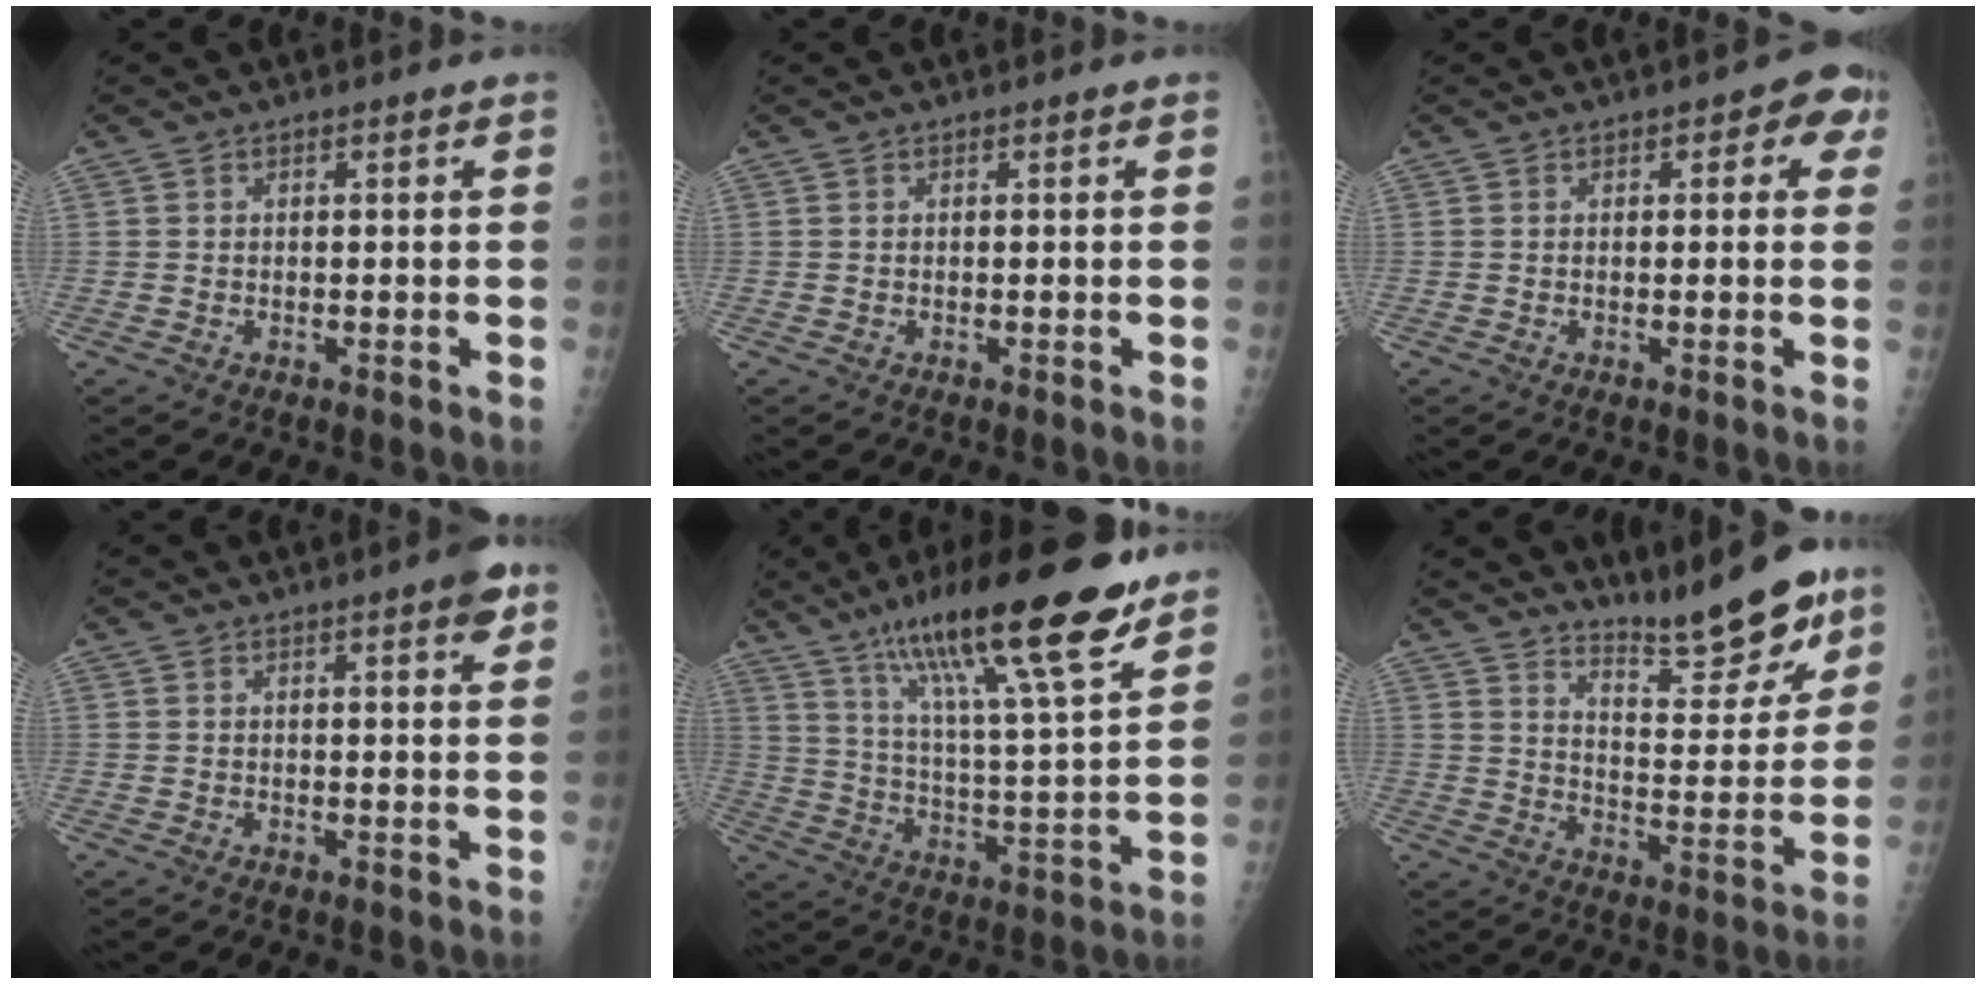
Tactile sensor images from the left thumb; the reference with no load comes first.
{"total": 0.0}
{"total": 4.3, "force": [1.5, 2.3, 3.2], "torque": [-0.007, 0.002, 0.007]}
{"total": 3.6, "force": [2.0, 0.7, 2.9], "torque": [-0.031, -0.006, 0.022]}
{"total": 22.9, "force": [15.3, 3.7, 16.6], "torque": [-0.263, -0.054, 0.254]}
{"total": 15.4, "force": [12.6, 3.3, 8.2], "torque": [-0.085, -0.092, 0.200]}